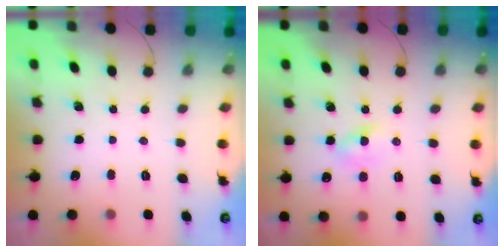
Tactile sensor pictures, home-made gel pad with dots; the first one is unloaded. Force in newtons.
{"total": 2.9, "press": 2.8, "slide": 0.8}